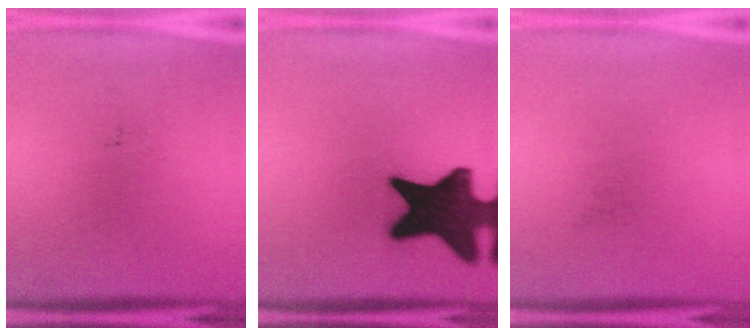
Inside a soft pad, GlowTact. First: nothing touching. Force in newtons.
{"total": 19.4}
{"total": 0.0}